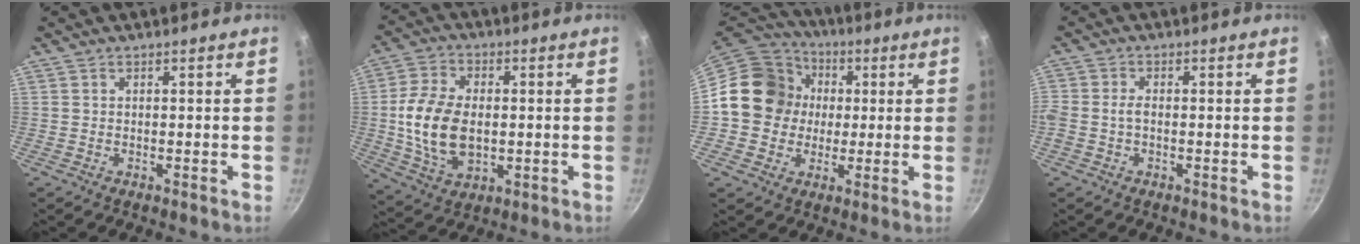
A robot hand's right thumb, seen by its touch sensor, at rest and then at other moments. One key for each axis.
{"total": 14.0, "fx": -0.4, "fy": 9.0, "fz": 10.7, "tx": -0.192, "ty": 0.001, "tz": -0.004}
{"total": 15.9, "fx": 1.2, "fy": 14.2, "fz": 6.9, "tx": -0.091, "ty": 0.029, "tz": 0.008}
{"total": 2.4, "fx": -0.6, "fy": 1.4, "fz": 1.8, "tx": -0.038, "ty": 0.013, "tz": -0.016}